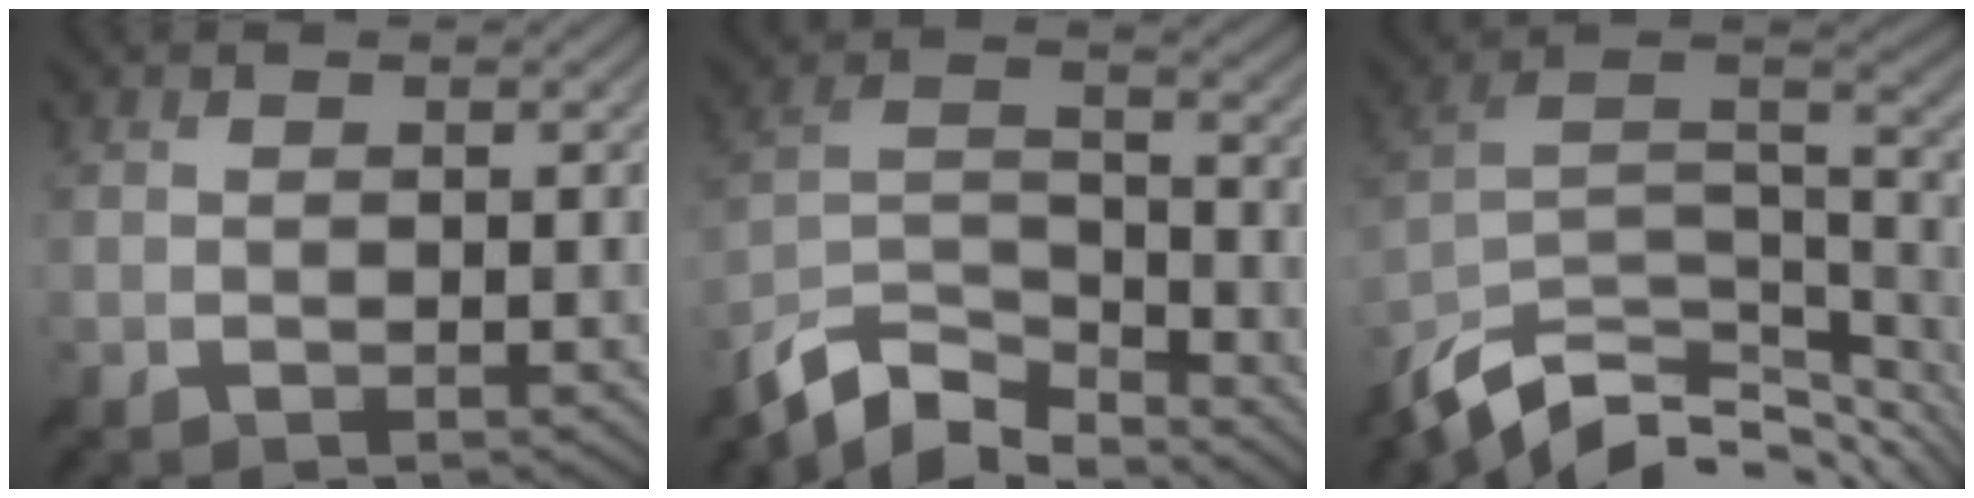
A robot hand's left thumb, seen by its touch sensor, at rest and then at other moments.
{"total": 10.3, "force": [-8.8, 3.0, 4.5], "torque": [-0.095, 0.001, -0.179]}
{"total": 13.7, "force": [-9.2, 6.0, 8.2], "torque": [-0.204, -0.009, -0.152]}